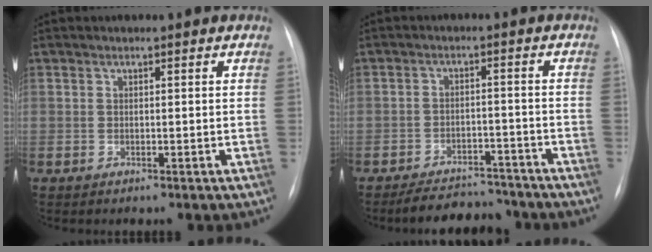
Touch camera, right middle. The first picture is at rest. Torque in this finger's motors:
{"motor_torque": [0.48, -1.00, 0.06, 0.00]}